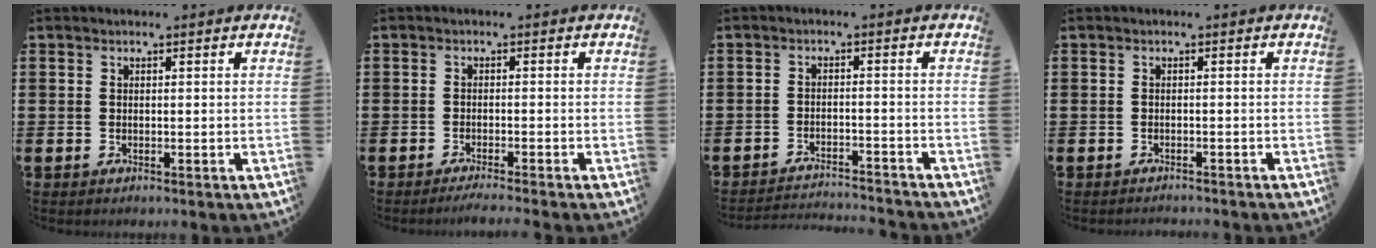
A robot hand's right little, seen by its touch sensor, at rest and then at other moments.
{"total": 1.2, "force": [-1.1, -0.2, 0.5], "torque": [-0.008, -0.001, -0.021]}
{"total": 2.5, "force": [-2.5, -0.1, -0.1], "torque": [-0.003, 0.001, -0.055]}
{"total": 0.7, "force": [-0.7, -0.1, 0.0], "torque": [-0.001, -0.001, -0.015]}